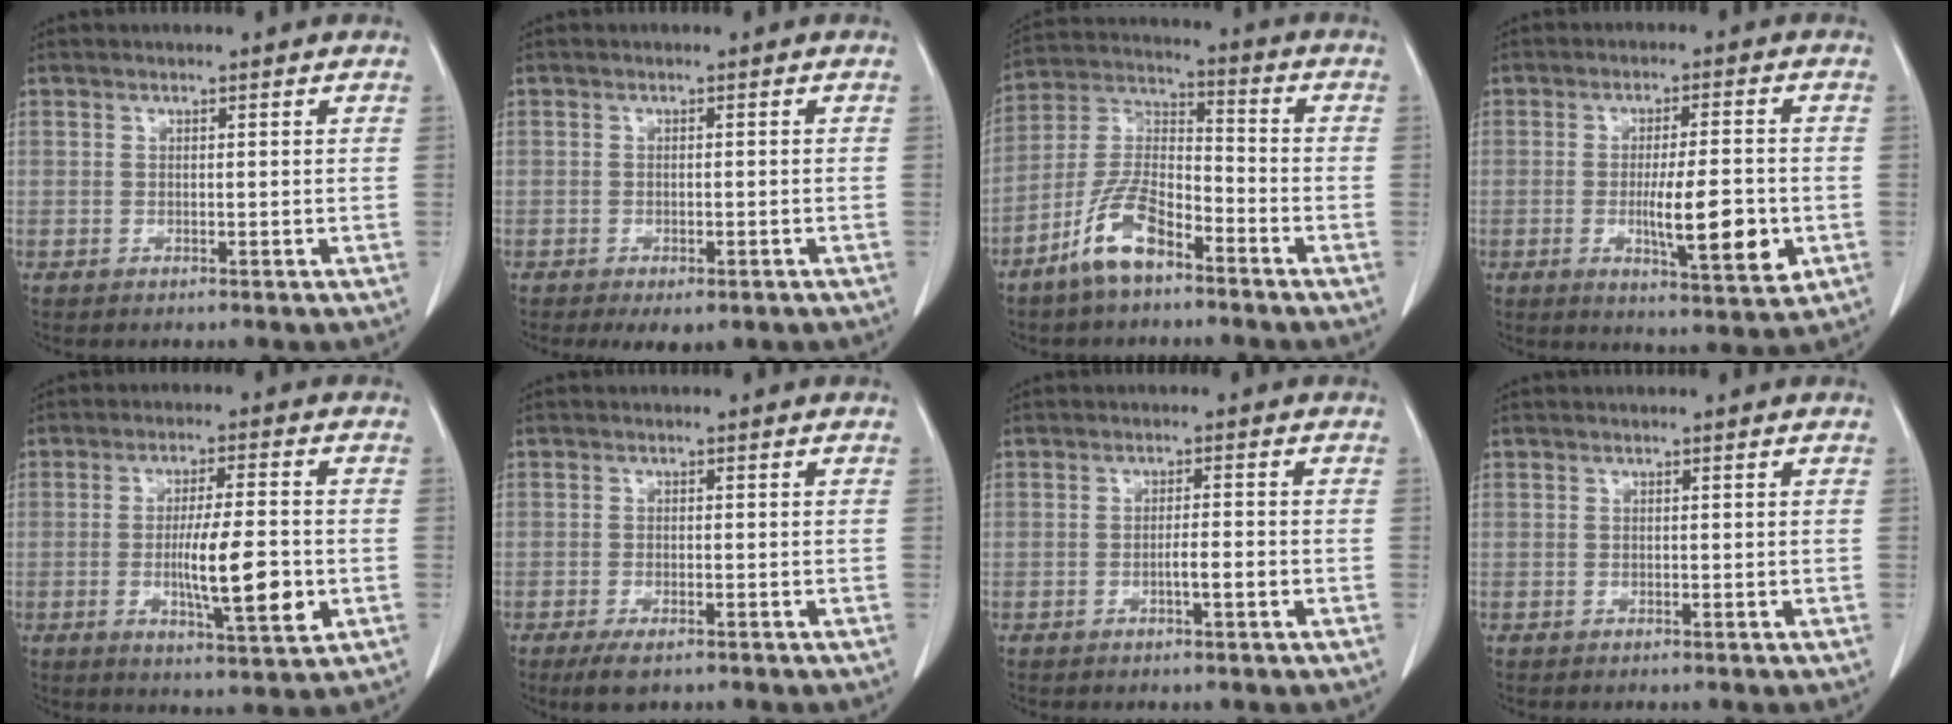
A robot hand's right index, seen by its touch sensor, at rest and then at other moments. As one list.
[{"total": 3.4, "force": [-2.1, 1.6, 2.1], "torque": [-0.025, -0.005, -0.021]}, {"total": 10.4, "force": [-6.7, 3.4, 7.3], "torque": [-0.161, 0.001, -0.133]}, {"total": 10.3, "force": [-2.3, 1.7, 9.9], "torque": [-0.154, -0.016, -0.032]}, {"total": 10.5, "force": [-2.0, 1.4, 10.2], "torque": [-0.166, -0.012, -0.031]}, {"total": 3.5, "force": [-2.3, 1.0, 2.4], "torque": [-0.047, -0.007, -0.036]}, {"total": 2.6, "force": [-0.9, 0.2, 2.4], "torque": [-0.042, 0.001, -0.016]}, {"total": 0.0}]